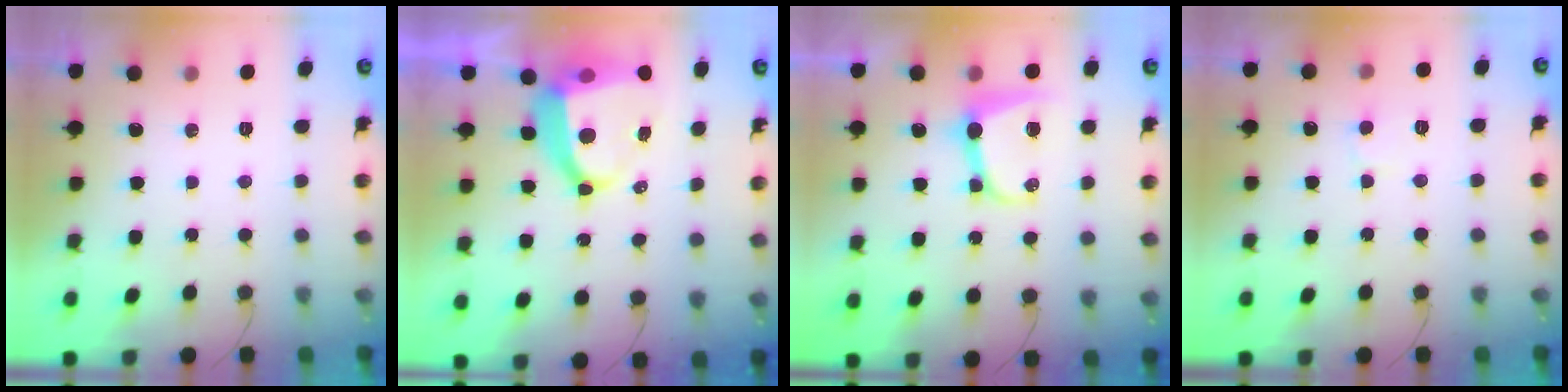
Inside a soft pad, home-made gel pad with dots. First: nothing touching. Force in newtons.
{"total": 10.2, "press": 10.2, "slide": 1.1}
{"total": 10.0, "press": 10.0, "slide": 0.9}
{"total": 4.6, "press": 4.6, "slide": 0.4}